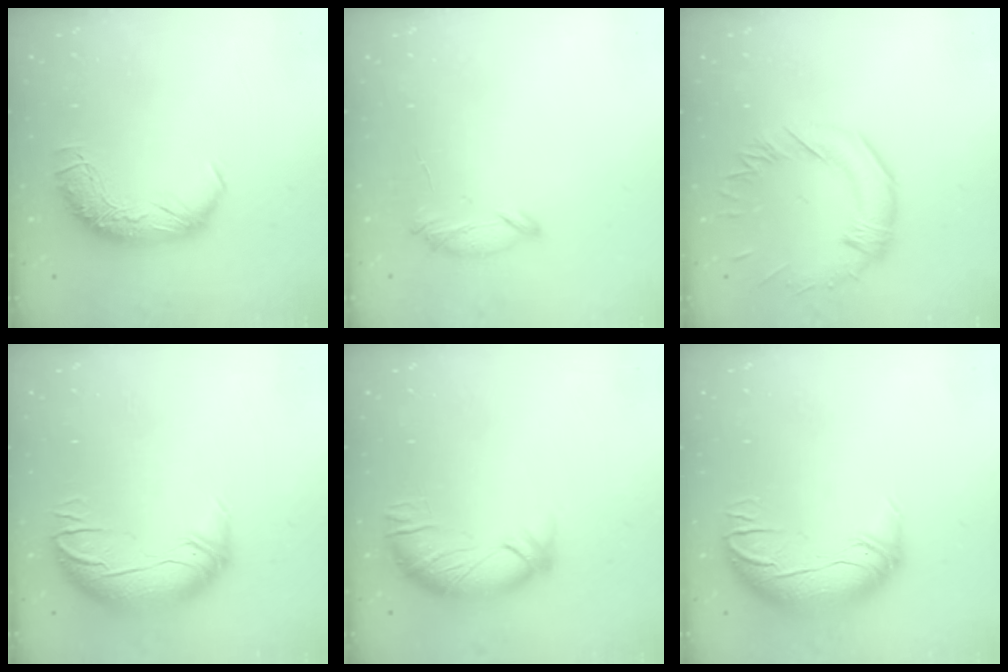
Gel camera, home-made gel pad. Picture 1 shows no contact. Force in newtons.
{"total": 7.5, "press": 7.5, "slide": 0.3}
{"total": 1.0, "press": 0.6, "slide": 0.8}
{"total": 3.0, "press": 0.4, "slide": 2.9}
{"total": 3.3, "press": 3.1, "slide": 1.2}
{"total": 3.0, "press": 0.5, "slide": 2.9}